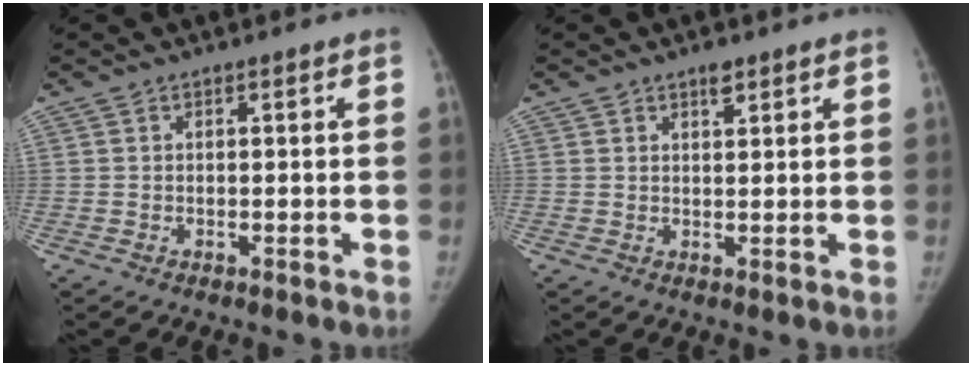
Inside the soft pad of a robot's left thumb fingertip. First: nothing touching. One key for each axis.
{"total": 2.1, "fx": 1.5, "fy": 0.9, "fz": 1.1, "tx": -0.004, "ty": -0.008, "tz": 0.023}